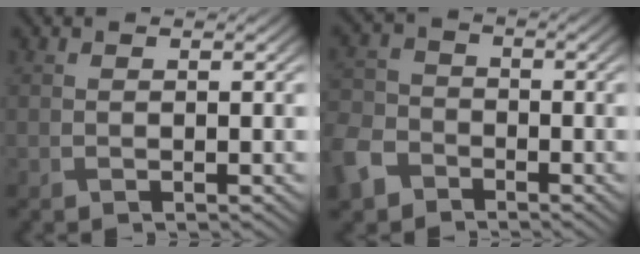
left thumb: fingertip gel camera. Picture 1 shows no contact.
{"total": 6.5, "force": [-4.2, 4.4, 2.4], "torque": [-0.076, -0.008, -0.100]}